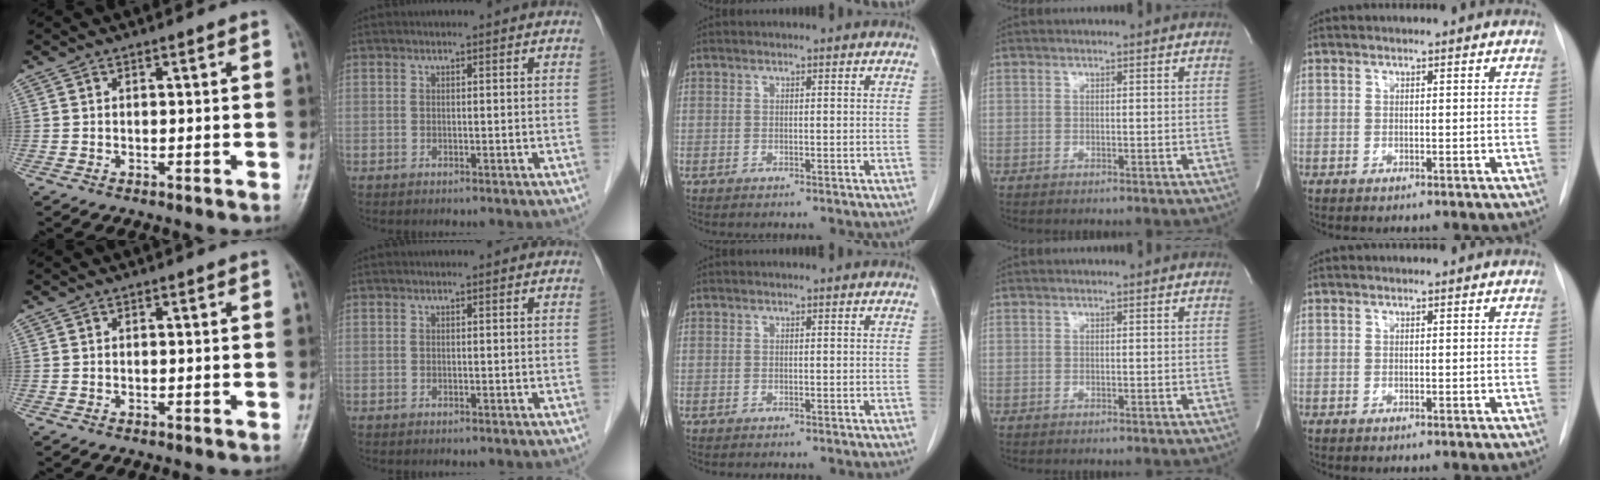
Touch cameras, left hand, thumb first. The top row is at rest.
{}